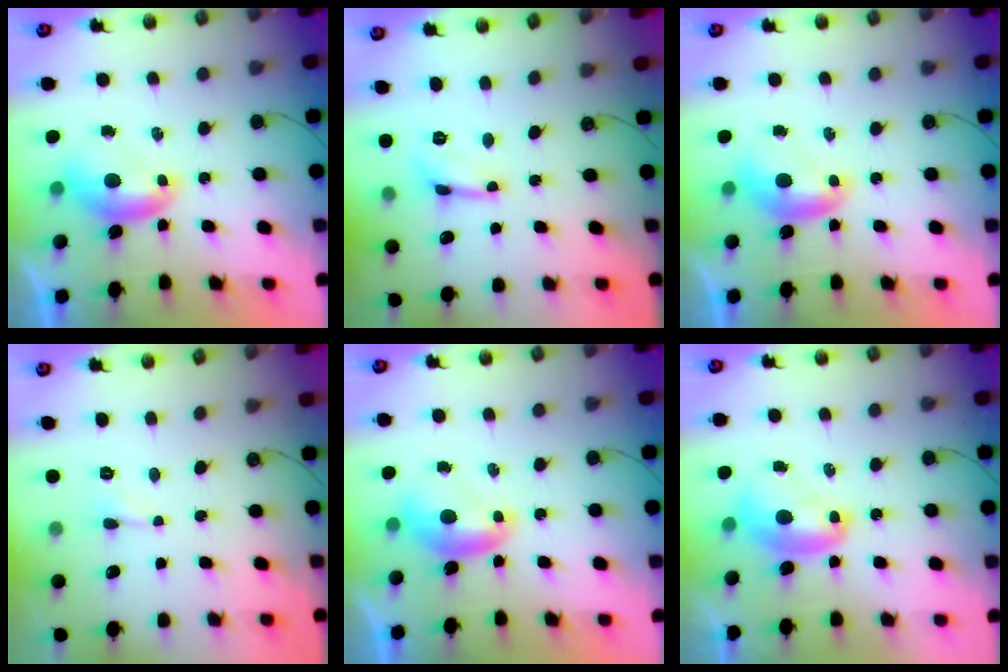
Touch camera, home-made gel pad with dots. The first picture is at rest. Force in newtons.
{"total": 0.0}
{"total": 0.0}
{"total": 0.8, "press": 0.8, "slide": 0.3}
{"total": 0.0}
{"total": 2.3, "press": 2.3, "slide": 0.2}